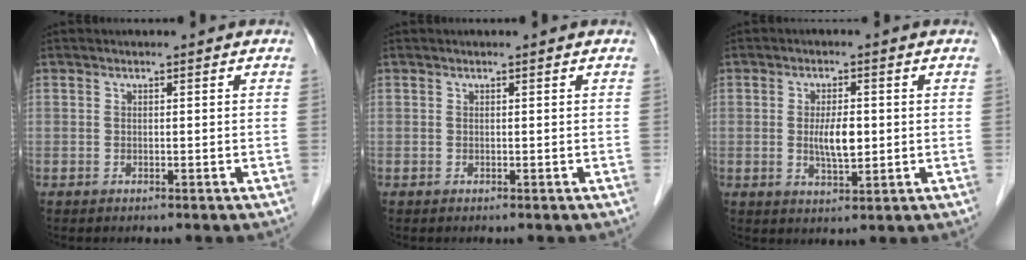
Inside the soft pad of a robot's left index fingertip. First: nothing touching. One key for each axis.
{"total": 0.0}
{"total": 4.7, "fx": 0.0, "fy": 1.5, "fz": 4.5, "tx": -0.086, "ty": -0.005, "tz": 0.003}